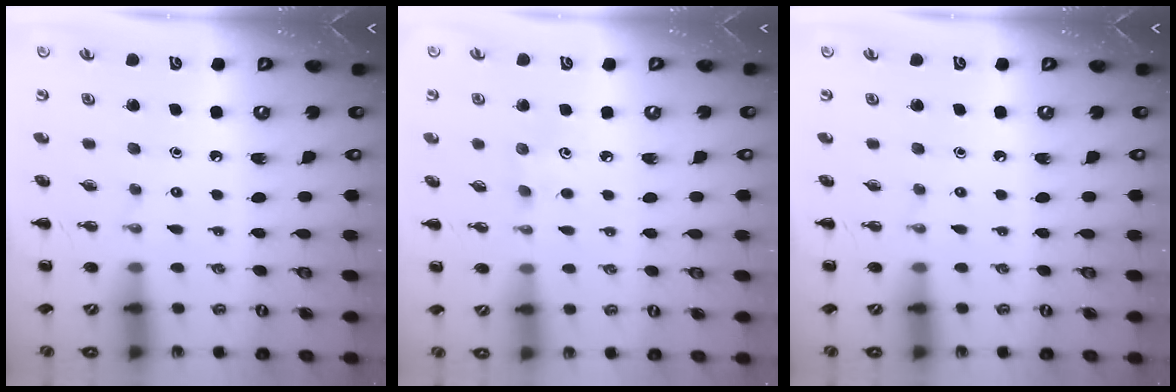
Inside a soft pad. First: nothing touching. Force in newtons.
{"total": 3.8, "press": 3.7, "slide": 1.0}
{"total": 0.0}